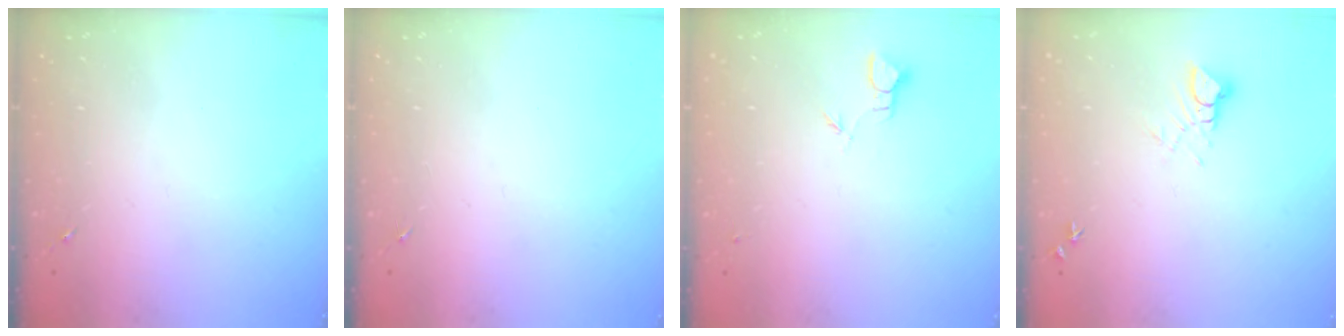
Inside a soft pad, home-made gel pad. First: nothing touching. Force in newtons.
{"total": 0.0}
{"total": 2.0, "press": 2.0, "slide": 0.1}
{"total": 4.1, "press": 4.1, "slide": 0.2}